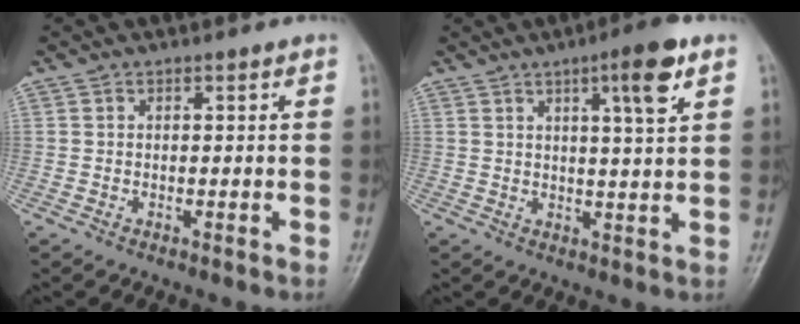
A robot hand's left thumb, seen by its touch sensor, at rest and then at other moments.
{"total": 7.5, "force": [3.7, 0.9, 6.4], "torque": [-0.096, -0.016, 0.056]}